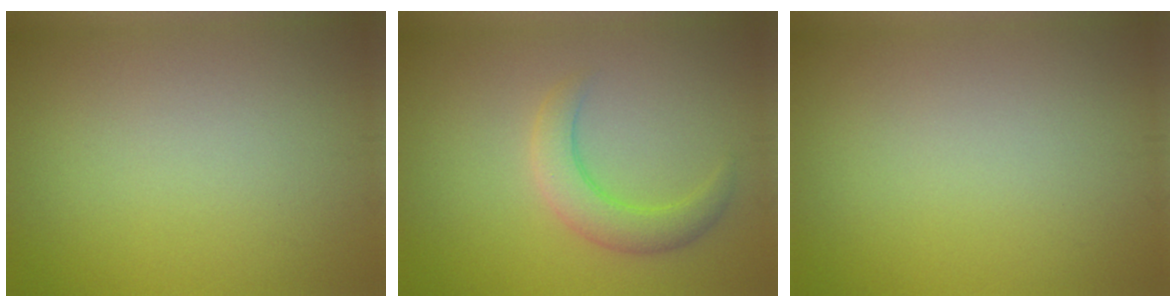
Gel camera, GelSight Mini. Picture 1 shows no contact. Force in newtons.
{"total": 3.3, "press": 3.3, "slide": 0.3}
{"total": 0.0}